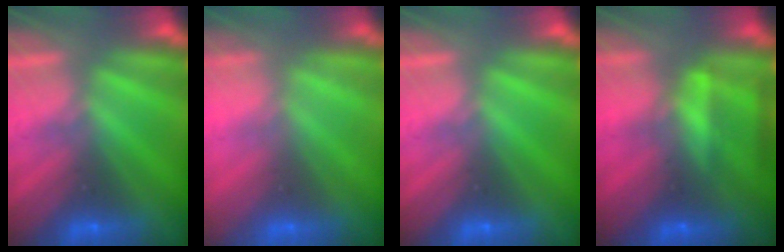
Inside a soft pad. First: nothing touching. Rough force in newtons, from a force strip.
{"total": 2.4}
{"total": 0.0}
{"total": 5.7}